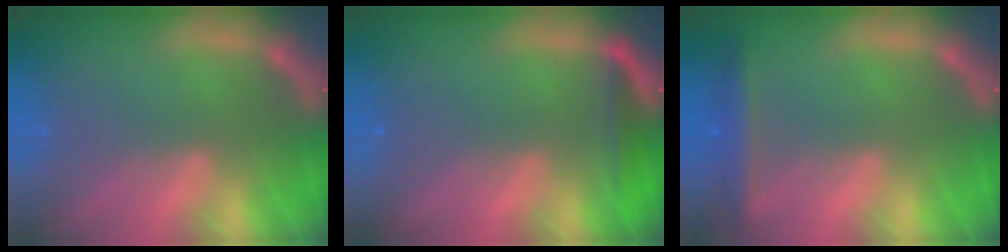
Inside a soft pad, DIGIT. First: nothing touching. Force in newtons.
{"total": 2.5}
{"total": 2.9}